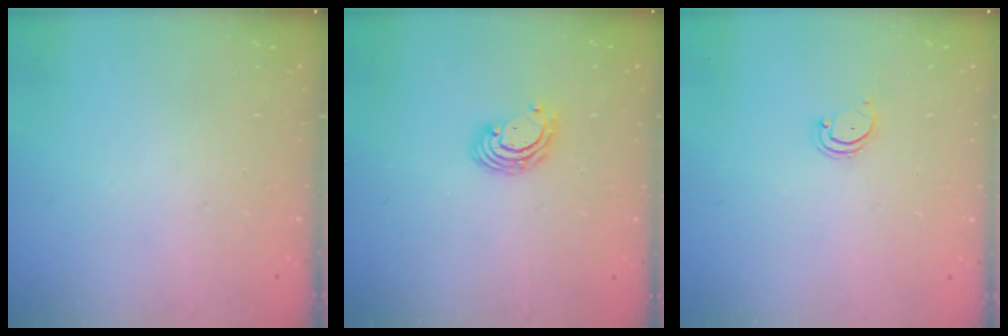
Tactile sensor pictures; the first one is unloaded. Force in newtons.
{"total": 4.5, "press": 4.5, "slide": 0.3}
{"total": 2.6, "press": 2.6, "slide": 0.2}